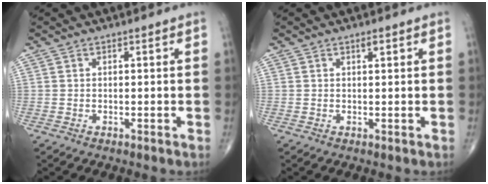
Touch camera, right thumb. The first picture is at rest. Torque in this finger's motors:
{"motor_torque": [2.18, 2.83, 0.10, 0.03, 0.00]}